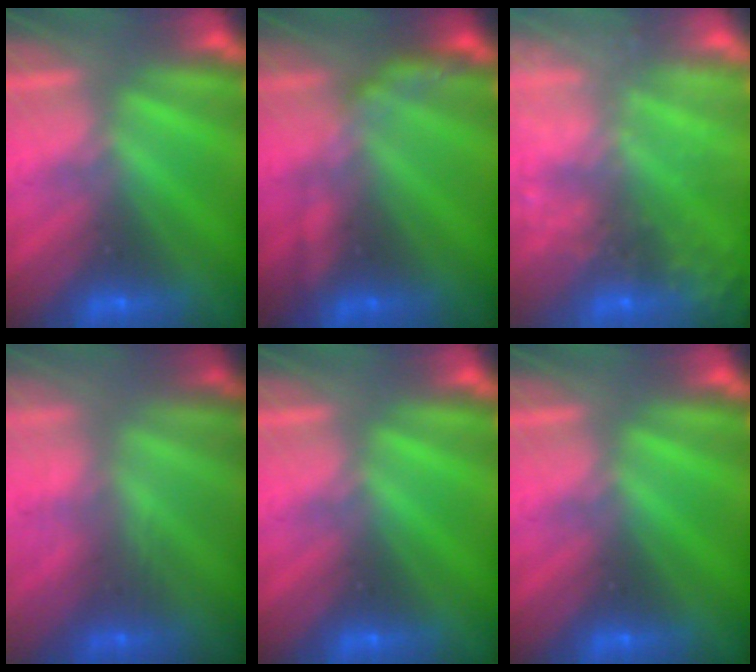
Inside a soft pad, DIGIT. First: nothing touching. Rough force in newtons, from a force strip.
{"total": 2.6}
{"total": 8.0}
{"total": 2.9}
{"total": 0.0}
{"total": 0.0}